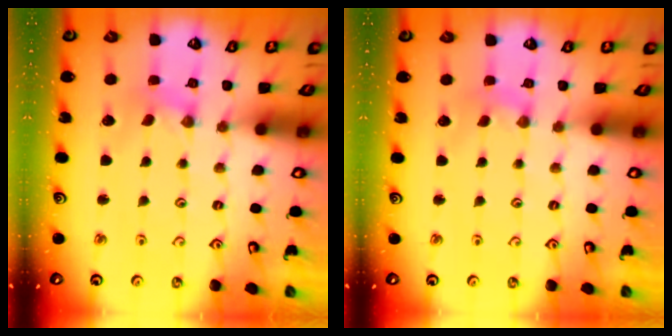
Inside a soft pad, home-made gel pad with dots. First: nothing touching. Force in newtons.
{"total": 1.9, "press": 1.8, "slide": 0.3}